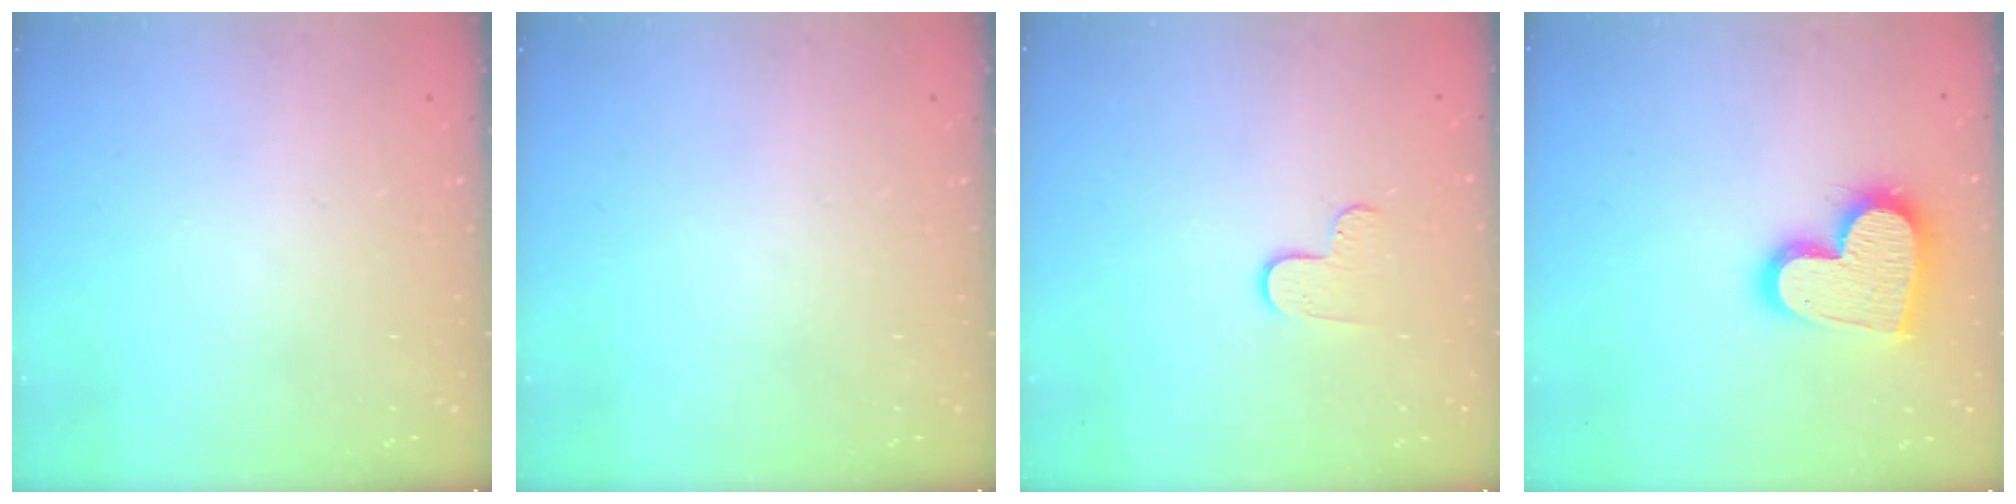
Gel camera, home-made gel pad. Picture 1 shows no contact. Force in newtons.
{"total": 0.0}
{"total": 6.4, "press": 6.3, "slide": 0.5}
{"total": 18.3, "press": 18.3, "slide": 1.3}